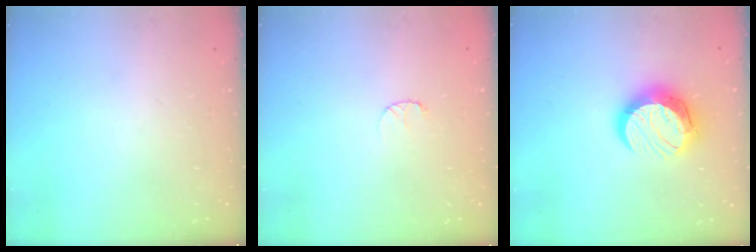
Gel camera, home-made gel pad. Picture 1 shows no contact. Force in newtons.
{"total": 3.1, "press": 3.1, "slide": 0.3}
{"total": 12.7, "press": 12.7, "slide": 0.8}